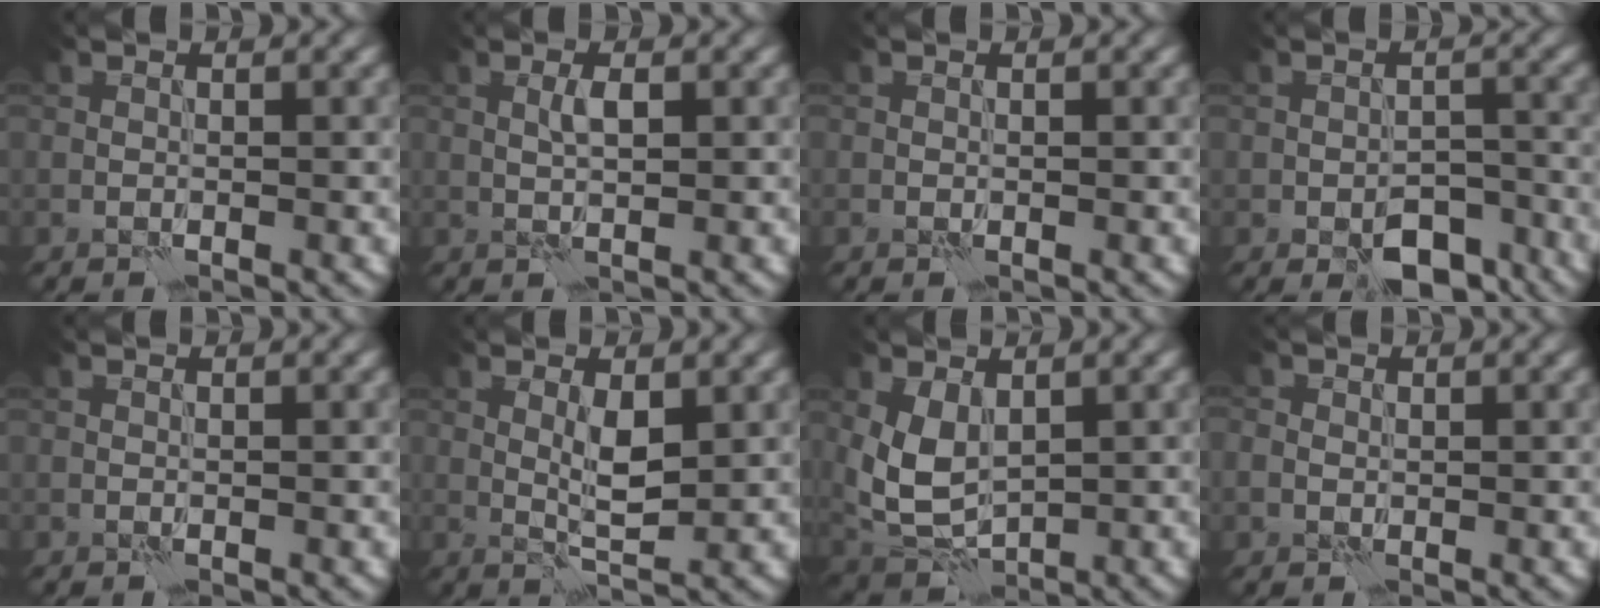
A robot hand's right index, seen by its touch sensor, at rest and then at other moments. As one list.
[{"total": 1.4, "force": [0.6, 0.4, 1.2], "torque": [-0.027, 0.002, 0.010]}, {"total": 0.0}, {"total": 5.6, "force": [-3.8, 2.8, 3.0], "torque": [-0.038, -0.002, -0.054]}, {"total": 0.0}, {"total": 2.6, "force": [0.9, 0.7, 2.3], "torque": [-0.049, -0.006, 0.016]}, {"total": 4.6, "force": [1.1, 3.1, 3.2], "torque": [-0.081, -0.005, 0.027]}, {"total": 1.0, "force": [0.1, 0.9, 0.2], "torque": [-0.004, -0.003, 0.000]}]